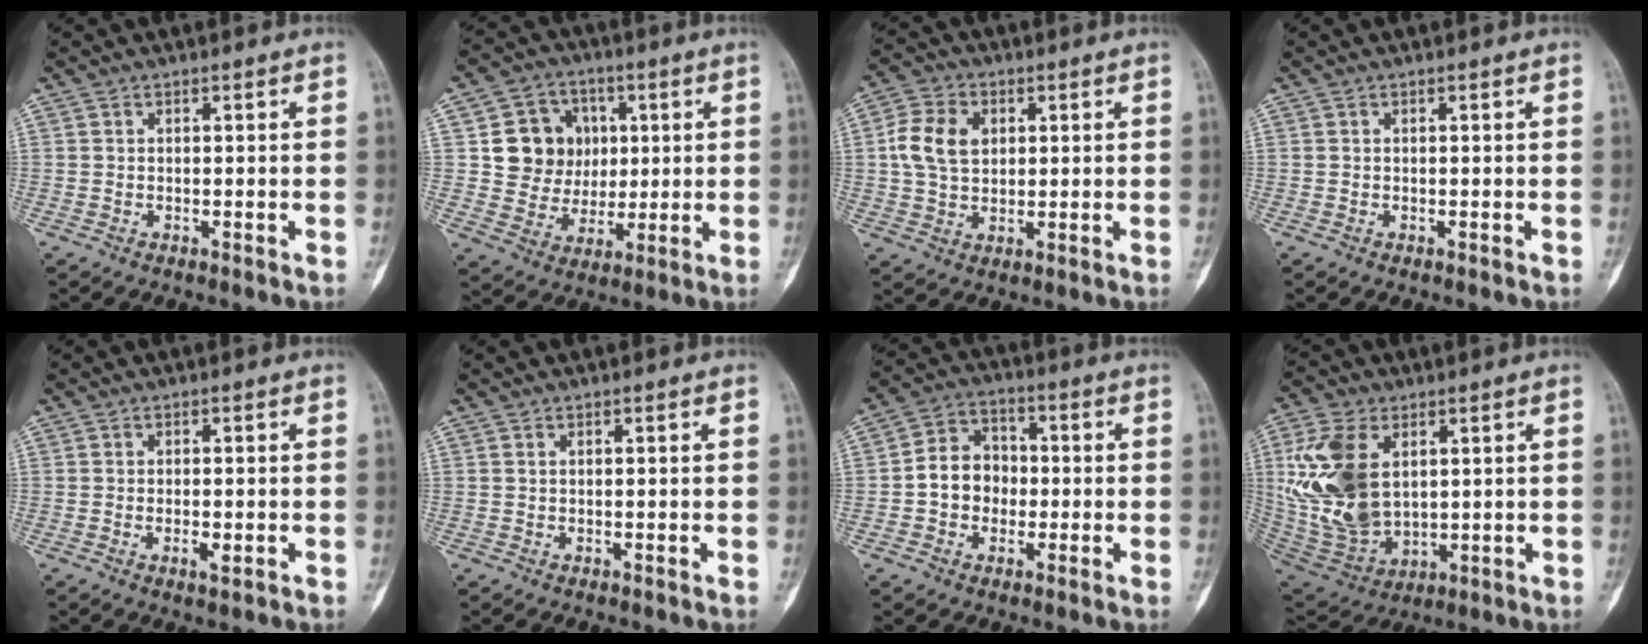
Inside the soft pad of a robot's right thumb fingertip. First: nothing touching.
{"total": 11.9, "force": [2.3, 10.8, 4.3], "torque": [-0.021, 0.001, 0.047]}
{"total": 8.9, "force": [1.7, 6.5, 5.9], "torque": [-0.107, 0.004, 0.032]}
{"total": 0.0}
{"total": 2.2, "force": [-0.6, 0.8, 2.0], "torque": [-0.030, -0.002, -0.009]}
{"total": 0.0}
{"total": 8.6, "force": [-1.1, 7.3, 4.4], "torque": [-0.045, 0.030, -0.030]}
{"total": 18.0, "force": [3.7, 11.4, 13.5], "torque": [-0.273, -0.018, 0.088]}